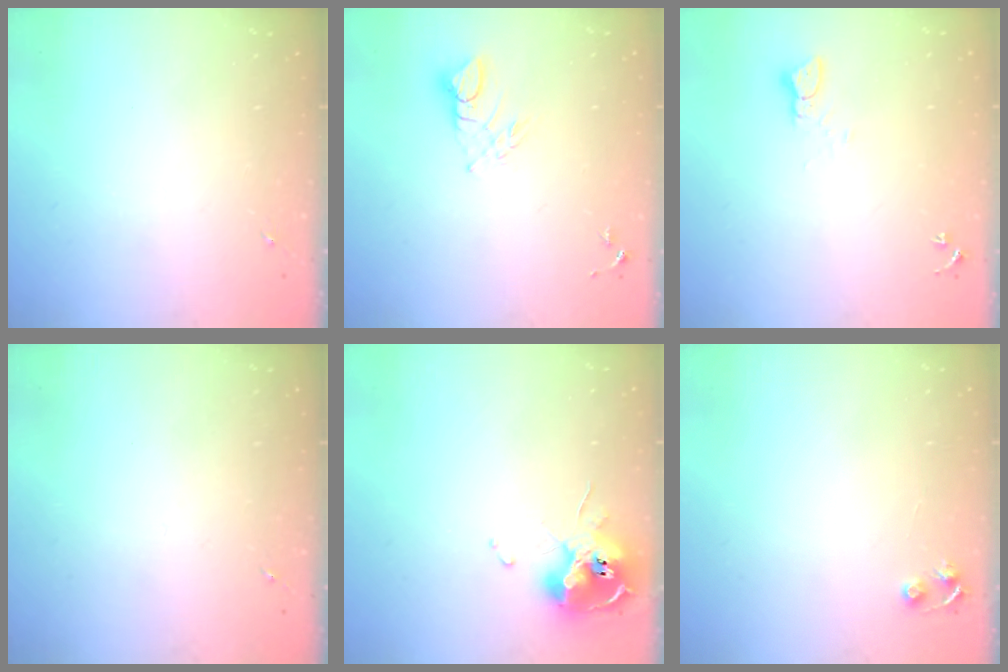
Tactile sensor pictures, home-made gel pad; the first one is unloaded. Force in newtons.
{"total": 5.3, "press": 5.2, "slide": 0.4}
{"total": 2.2, "press": 2.2, "slide": 0.2}
{"total": 0.0}
{"total": 11.5, "press": 11.4, "slide": 1.8}
{"total": 4.8, "press": 4.8, "slide": 0.6}